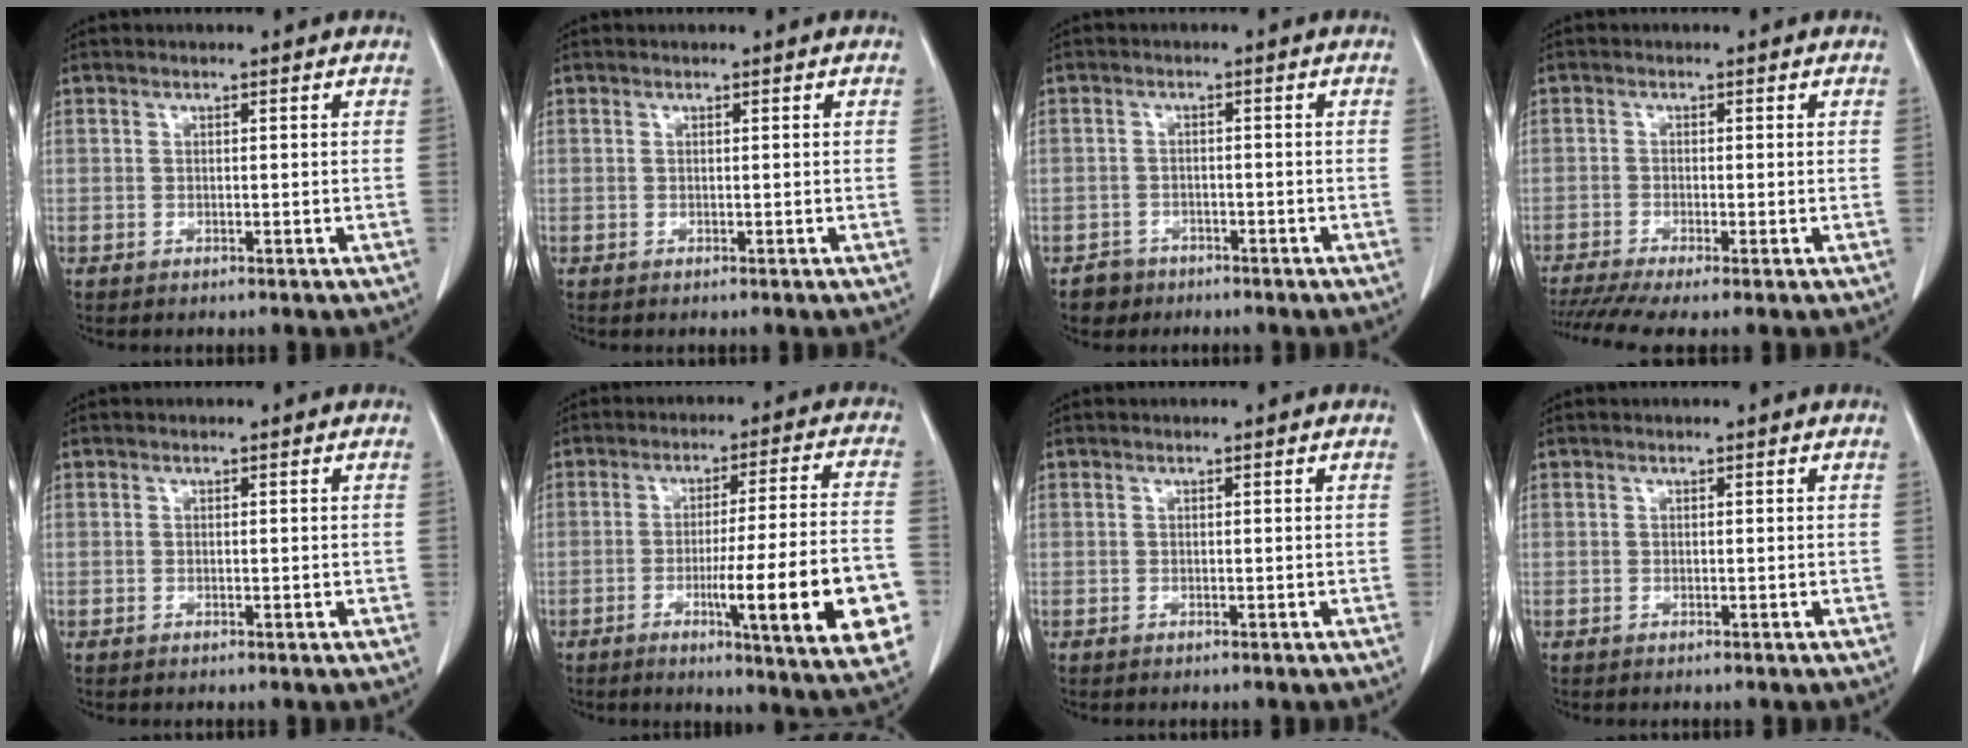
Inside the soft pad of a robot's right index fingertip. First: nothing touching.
{"total": 0.0}
{"total": 2.7, "force": [-1.7, 2.1, -0.4], "torque": [0.005, 0.011, -0.027]}
{"total": 6.4, "force": [-4.6, 0.4, 4.4], "torque": [-0.076, -0.008, -0.080]}
{"total": 0.0}
{"total": 18.8, "force": [-5.6, 0.0, 18.0], "torque": [-0.203, -0.015, -0.076]}
{"total": 0.0}
{"total": 0.0}